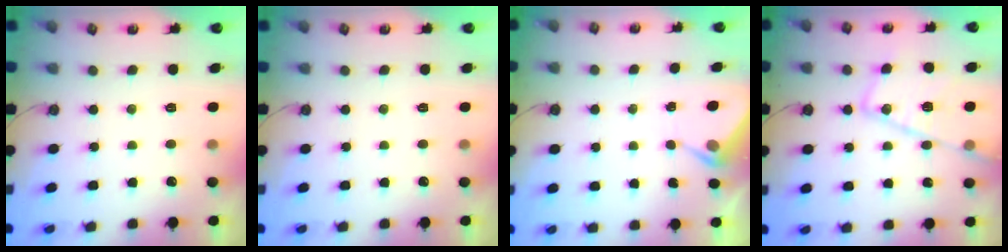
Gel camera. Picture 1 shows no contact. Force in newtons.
{"total": 0.0}
{"total": 4.1, "press": 4.1, "slide": 0.5}
{"total": 18.1, "press": 18.0, "slide": 1.7}